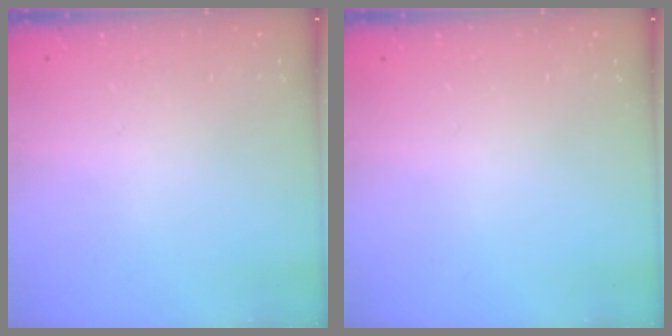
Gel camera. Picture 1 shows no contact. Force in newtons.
{"total": 0.0}